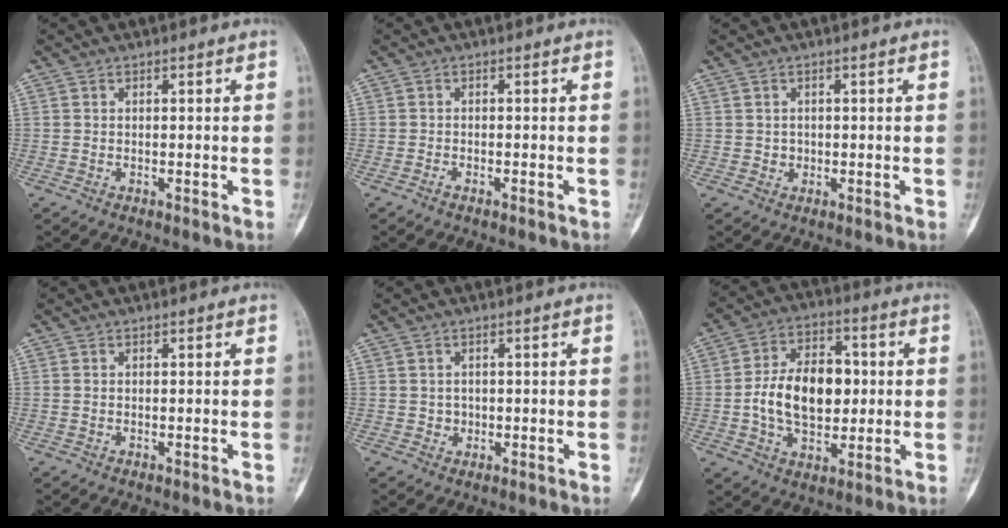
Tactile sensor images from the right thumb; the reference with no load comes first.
{"total": 0.7, "force": [-0.6, 0.2, 0.3], "torque": [-0.008, 0.001, -0.014]}
{"total": 1.2, "force": [0.0, 1.2, 0.3], "torque": [0.001, 0.004, 0.004]}
{"total": 0.0}
{"total": 1.5, "force": [0.0, 1.4, 0.3], "torque": [0.002, 0.004, 0.004]}
{"total": 15.0, "force": [0.2, 9.5, 11.6], "torque": [-0.171, 0.019, 0.004]}